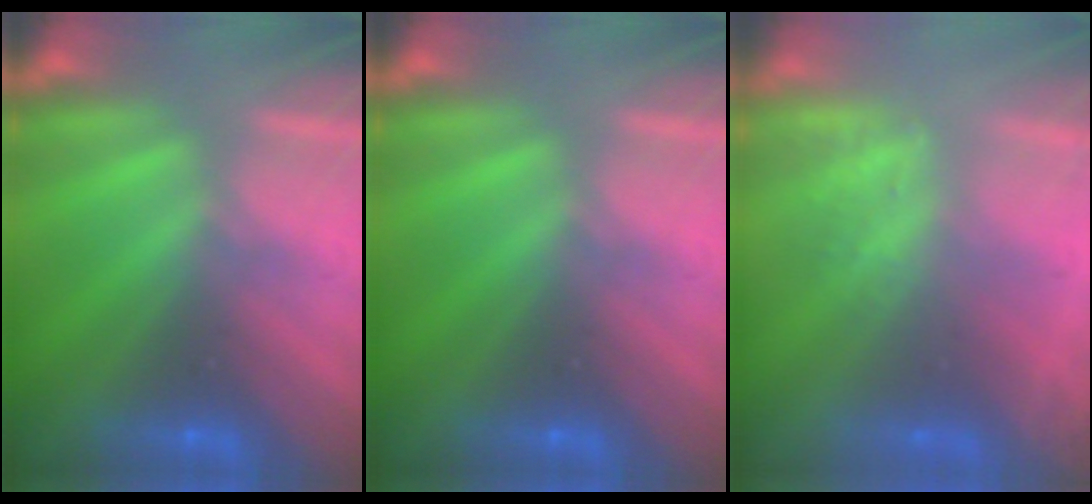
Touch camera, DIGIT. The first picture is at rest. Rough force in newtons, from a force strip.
{"total": 0.0}
{"total": 2.6}